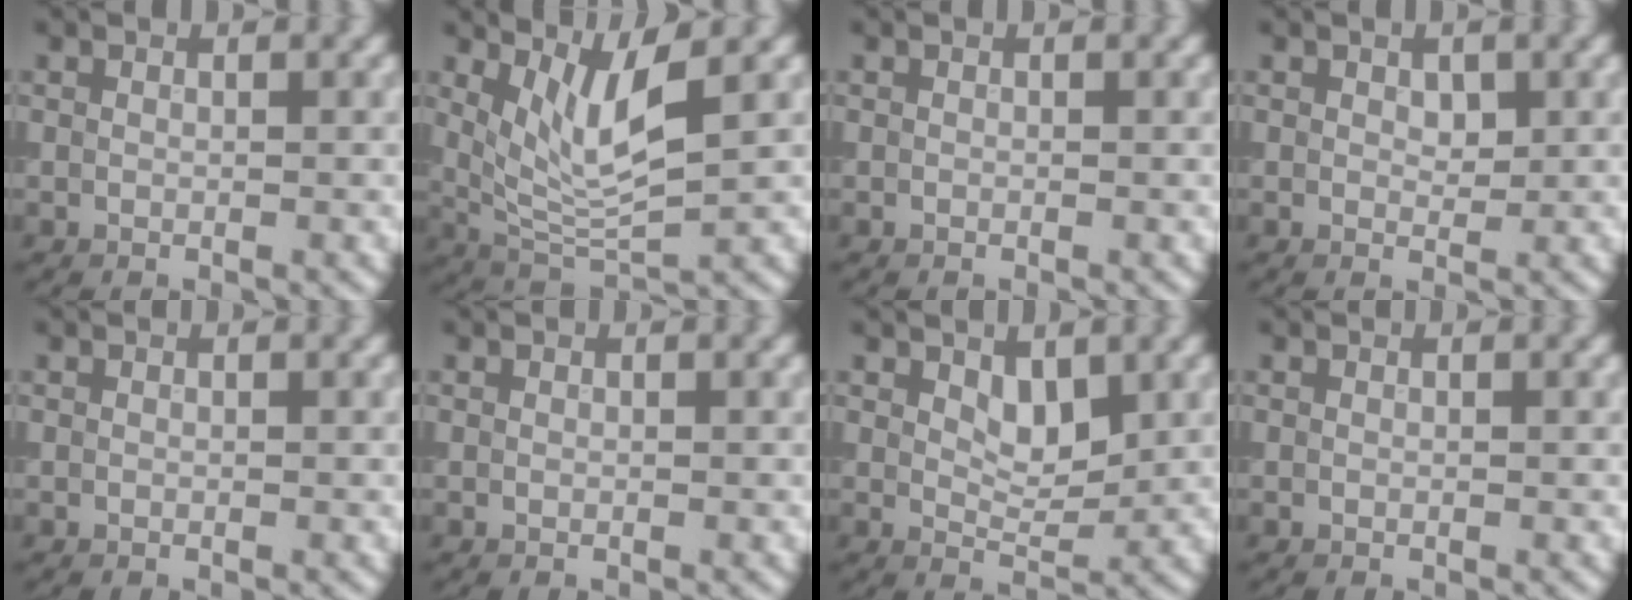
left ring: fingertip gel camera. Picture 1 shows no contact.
{"total": 5.3, "force": [2.0, 1.4, 4.7], "torque": [-0.096, -0.014, 0.048]}
{"total": 0.0}
{"total": 1.1, "force": [0.4, 0.7, 0.8], "torque": [-0.010, -0.002, 0.008]}
{"total": 0.0}
{"total": 0.0}
{"total": 2.4, "force": [1.2, 1.1, 1.7], "torque": [-0.027, -0.008, 0.025]}
{"total": 0.0}